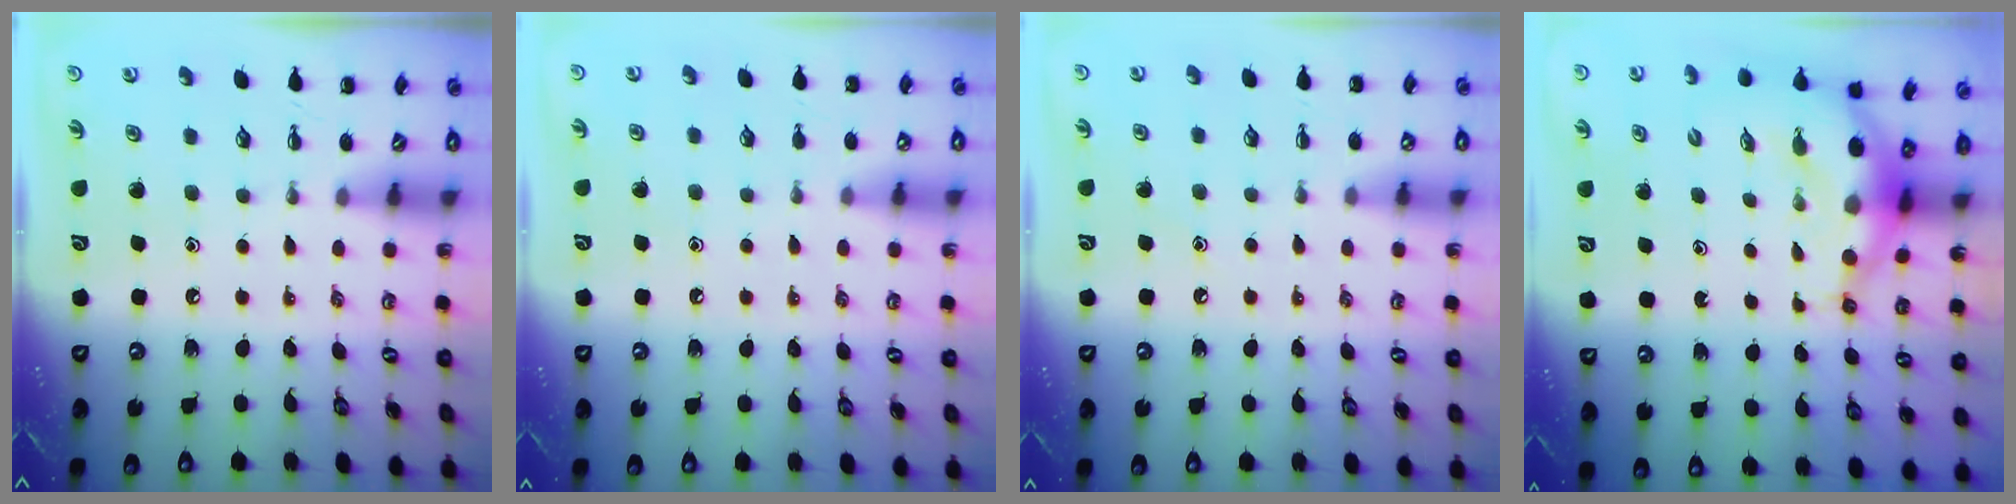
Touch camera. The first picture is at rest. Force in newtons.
{"total": 4.9, "press": 4.7, "slide": 1.5}
{"total": 5.8, "press": 5.6, "slide": 1.7}
{"total": 8.5, "press": 8.2, "slide": 2.1}